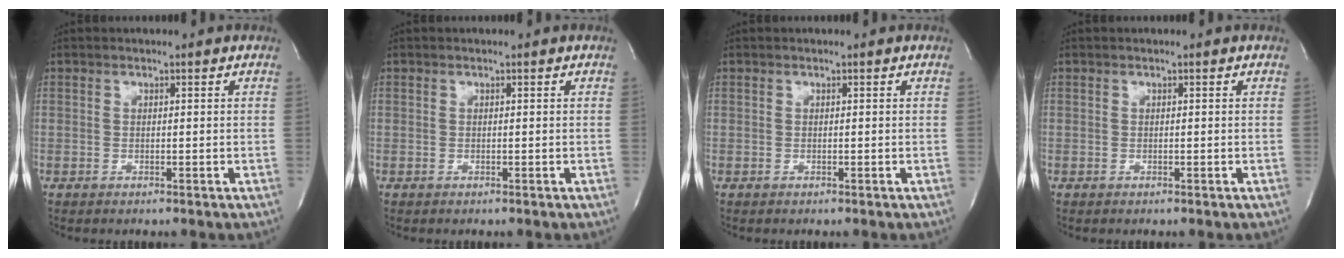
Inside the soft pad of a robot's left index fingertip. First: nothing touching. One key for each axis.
{"total": 0.0}
{"total": 0.0}
{"total": 0.0}